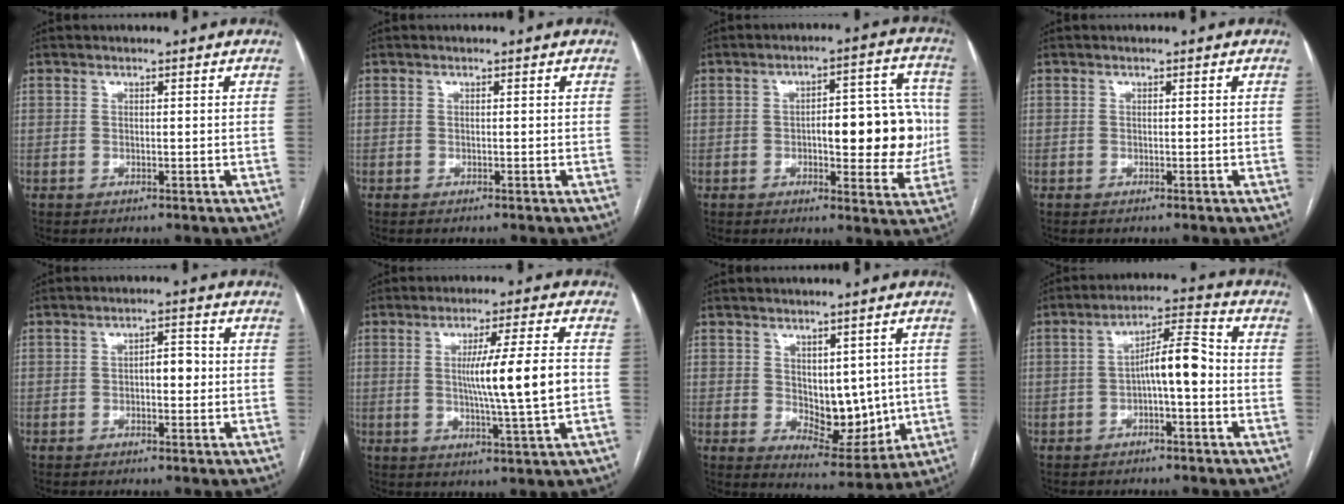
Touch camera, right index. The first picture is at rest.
{"total": 0.0}
{"total": 13.1, "force": [-0.7, 4.4, 12.3], "torque": [-0.149, 0.027, -0.002]}
{"total": 0.0}
{"total": 3.1, "force": [-0.3, 1.3, 2.9], "torque": [-0.040, 0.011, -0.005]}
{"total": 10.5, "force": [0.0, -1.0, 10.5], "torque": [-0.170, -0.008, 0.000]}
{"total": 8.9, "force": [0.4, 4.9, 7.4], "torque": [-0.094, -0.007, 0.028]}
{"total": 7.1, "force": [-1.2, 1.2, 6.8], "torque": [-0.114, 0.026, -0.022]}